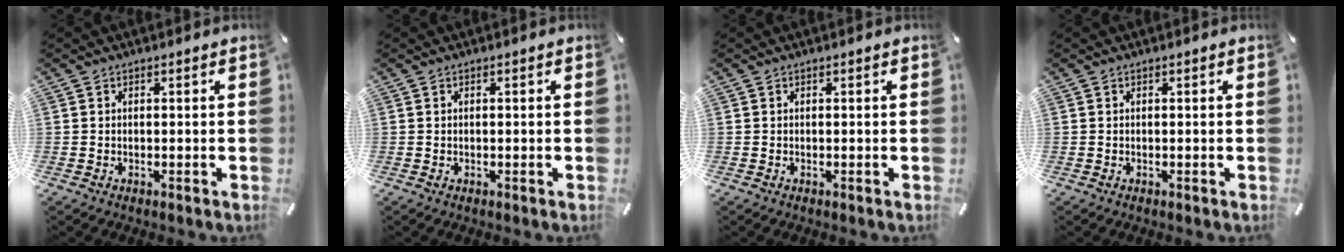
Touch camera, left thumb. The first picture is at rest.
{"total": 0.0}
{"total": 0.0}
{"total": 0.0}